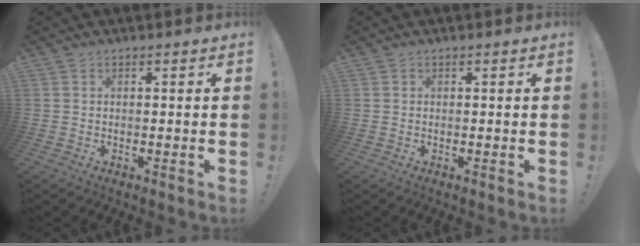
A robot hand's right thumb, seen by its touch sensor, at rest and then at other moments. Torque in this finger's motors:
{"motor_torque": [0.09, 0.05, 0.15, -0.07, -0.03]}